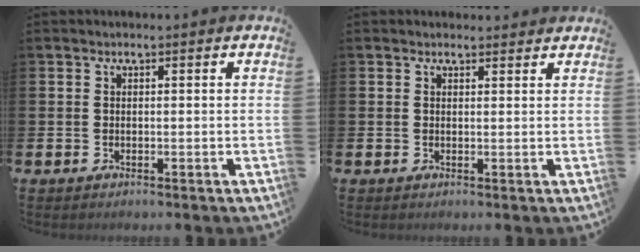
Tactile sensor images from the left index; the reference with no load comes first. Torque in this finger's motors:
{"motor_torque": [0.74, -1.39, 0.04, -0.01]}